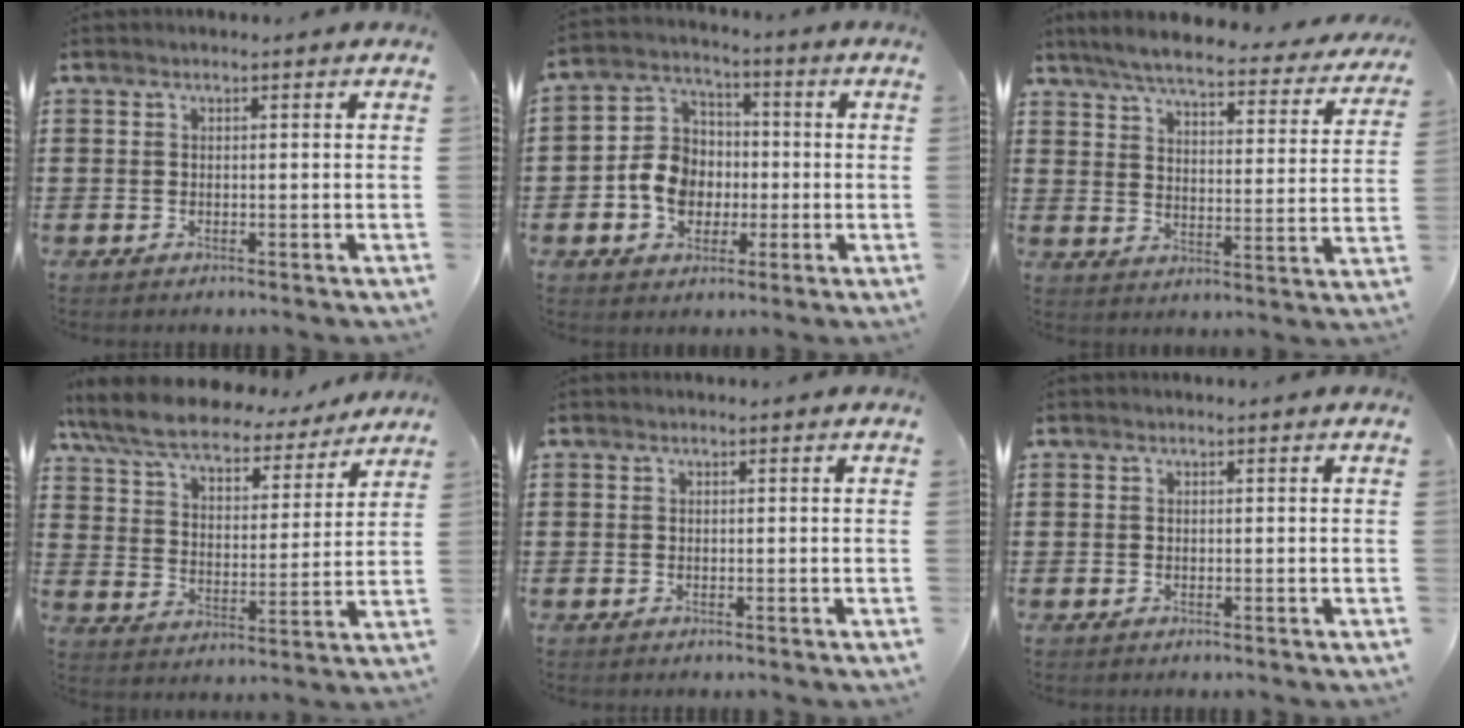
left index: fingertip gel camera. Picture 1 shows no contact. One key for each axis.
{"total": 8.0, "fx": -1.7, "fy": 6.8, "fz": 3.8, "tx": -0.096, "ty": 0.017, "tz": -0.034}
{"total": 5.9, "fx": 5.3, "fy": 0.3, "fz": 2.5, "tx": -0.075, "ty": -0.034, "tz": 0.088}
{"total": 8.6, "fx": 7.7, "fy": 1.6, "fz": 3.6, "tx": -0.104, "ty": -0.041, "tz": 0.134}
{"total": 0.0}
{"total": 0.0}